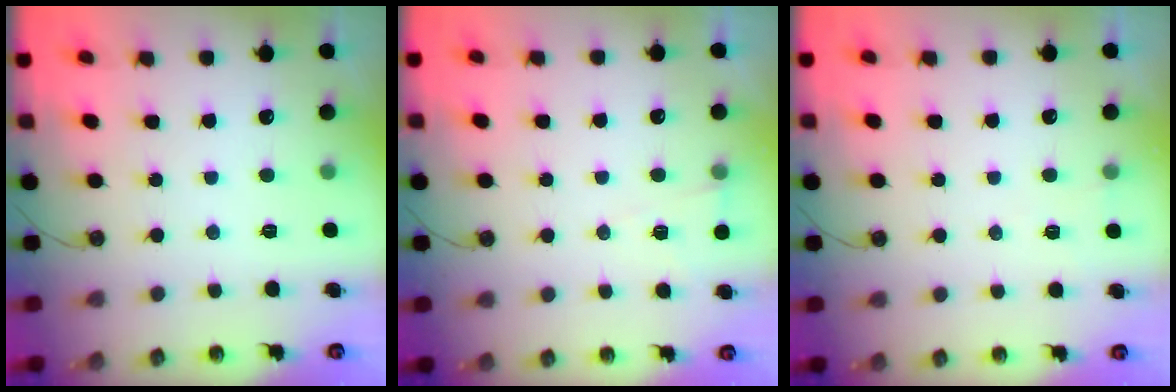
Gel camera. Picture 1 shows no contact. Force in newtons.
{"total": 4.9, "press": 3.8, "slide": 3.2}
{"total": 4.8, "press": 2.3, "slide": 4.3}